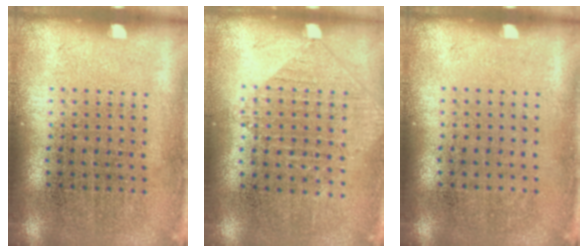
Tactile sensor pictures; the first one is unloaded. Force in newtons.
{"total": 0.9, "press": 0.9, "slide": 0.3}
{"total": 0.0}